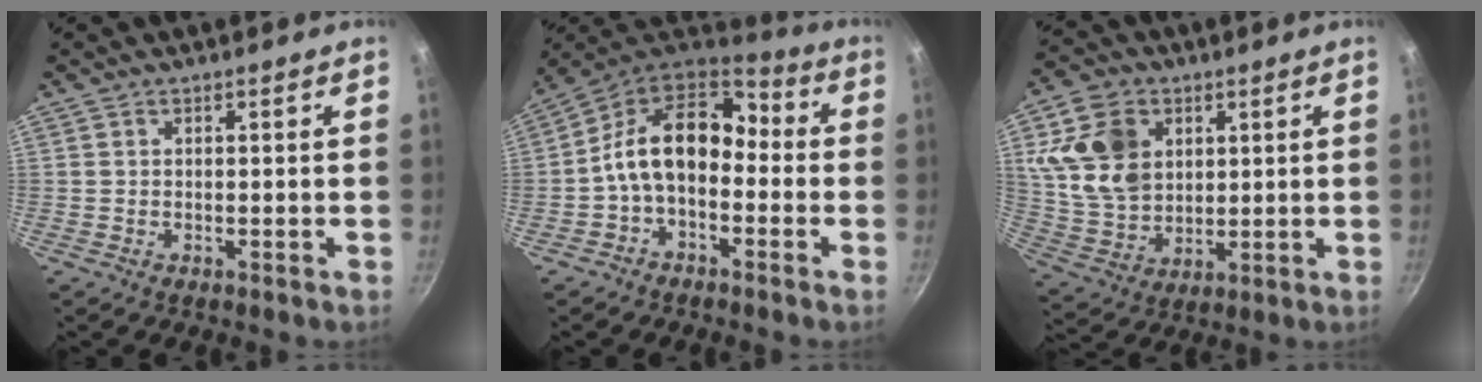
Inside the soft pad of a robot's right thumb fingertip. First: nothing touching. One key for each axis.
{"total": 14.4, "fx": -1.6, "fy": 9.6, "fz": 10.6, "tx": -0.161, "ty": 0.053, "tz": -0.051}
{"total": 14.7, "fx": 4.2, "fy": 11.2, "fz": 8.5, "tx": -0.136, "ty": -0.012, "tz": 0.092}